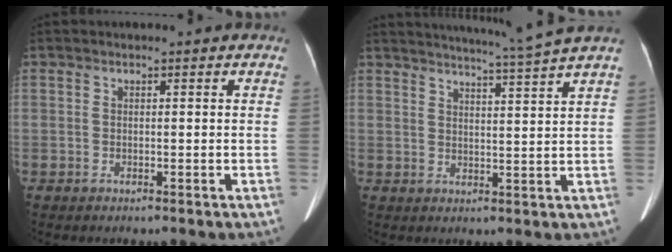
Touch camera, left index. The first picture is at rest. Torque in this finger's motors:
{"motor_torque": [-0.94, -0.38, -0.14, 0.00]}